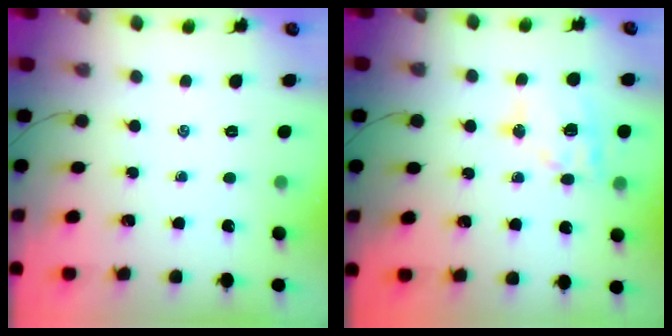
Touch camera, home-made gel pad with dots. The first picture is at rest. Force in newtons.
{"total": 13.2, "press": 13.0, "slide": 2.3}